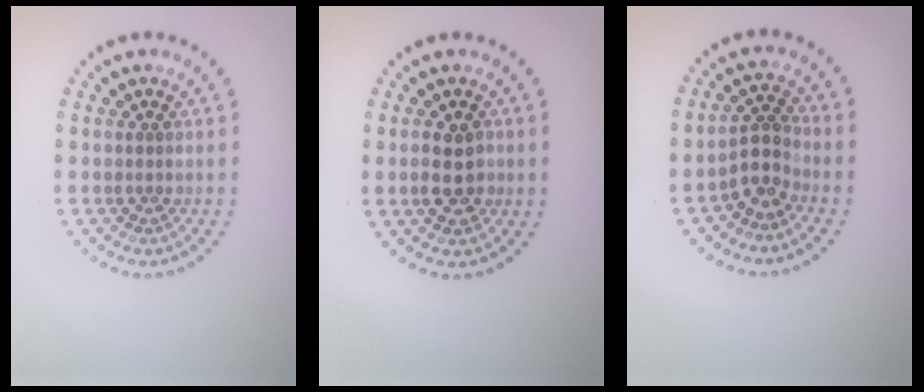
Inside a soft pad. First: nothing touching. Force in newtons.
{"total": 2.9, "press": 2.8, "slide": 0.2}
{"total": 2.7, "press": 2.1, "slide": 1.8}